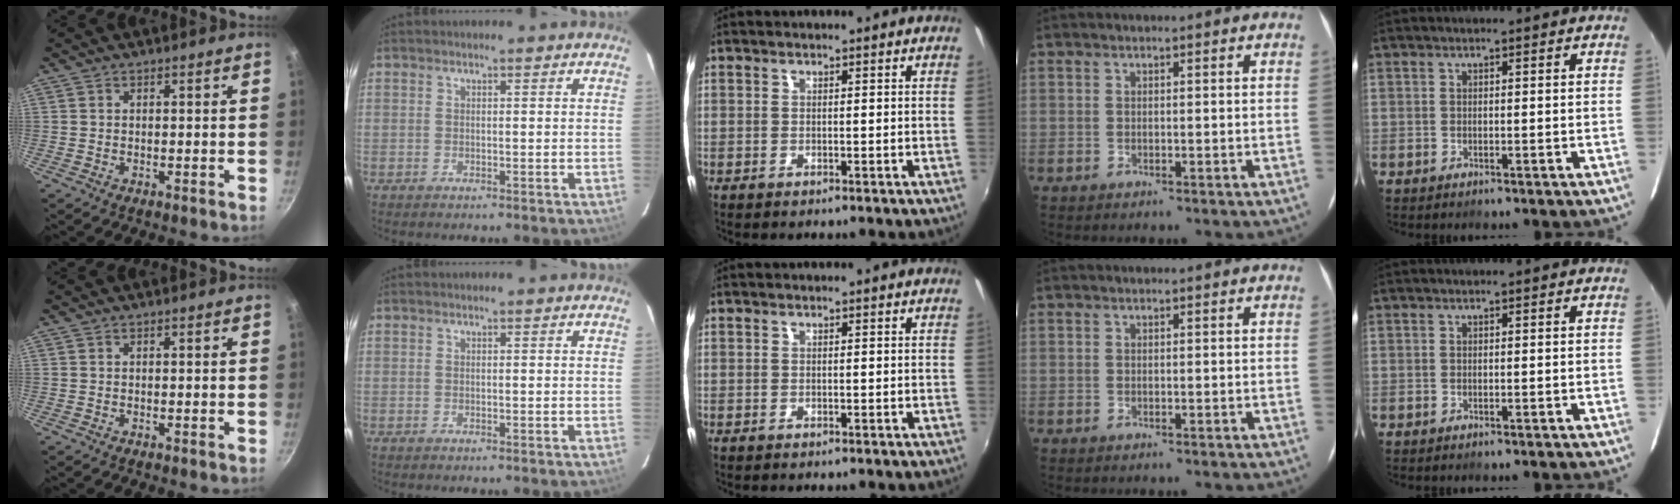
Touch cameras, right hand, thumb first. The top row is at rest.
{}